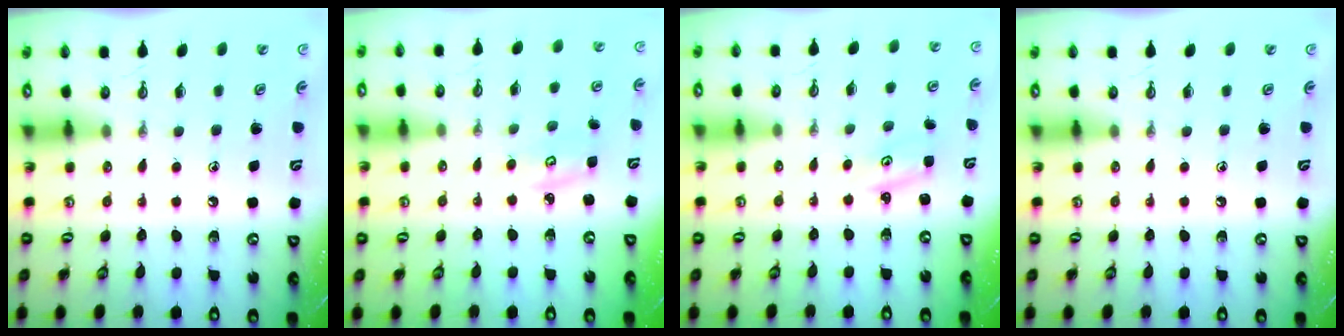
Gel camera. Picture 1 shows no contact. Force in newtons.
{"total": 3.1, "press": 3.0, "slide": 0.4}
{"total": 1.6, "press": 1.6, "slide": 0.2}
{"total": 0.0}